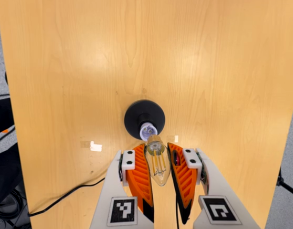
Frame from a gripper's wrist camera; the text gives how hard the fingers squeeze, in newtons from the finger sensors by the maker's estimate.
{"total": 21.3, "left": 24.2, "right": 18.4}